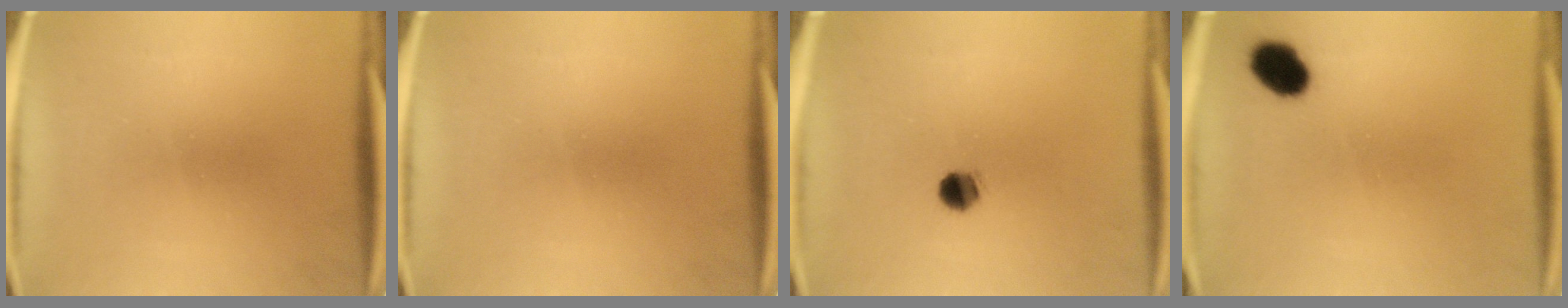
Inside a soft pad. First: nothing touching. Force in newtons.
{"total": 0.0}
{"total": 4.0}
{"total": 6.6}